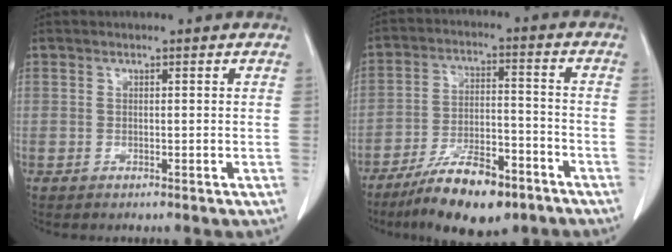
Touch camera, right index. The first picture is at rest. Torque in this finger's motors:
{"motor_torque": [0.77, -0.75, 0.40, 0.13]}